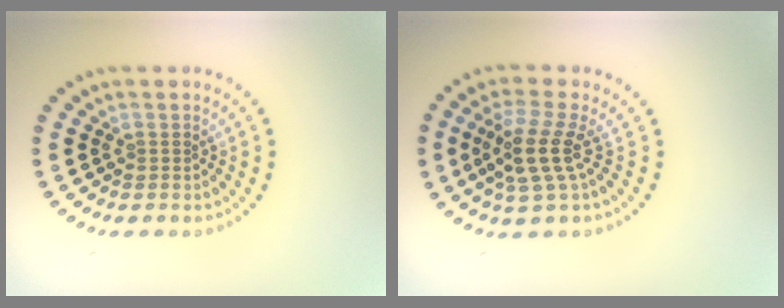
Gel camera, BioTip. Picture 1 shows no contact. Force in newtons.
{"total": 3.6, "press": 2.9, "slide": 2.1}